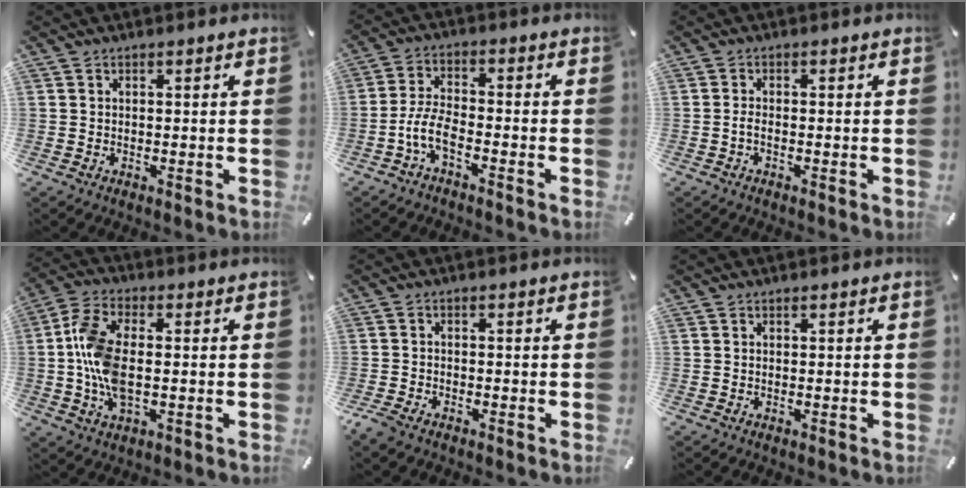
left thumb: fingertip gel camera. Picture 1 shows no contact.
{"total": 7.2, "force": [-3.9, 2.9, 5.3], "torque": [-0.120, 0.004, -0.074]}
{"total": 1.8, "force": [-0.9, 0.6, 1.4], "torque": [-0.026, 0.004, -0.016]}
{"total": 11.5, "force": [-0.5, 5.9, 9.9], "torque": [-0.222, -0.008, -0.009]}
{"total": 2.6, "force": [-2.2, 1.0, 1.1], "torque": [-0.037, 0.003, -0.048]}
{"total": 0.0}